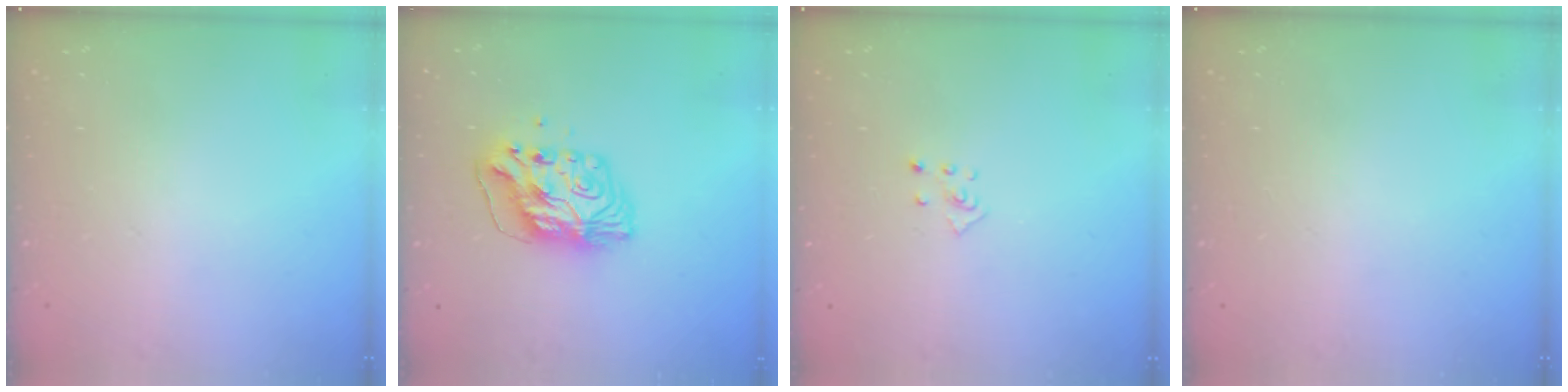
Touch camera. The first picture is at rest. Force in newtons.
{"total": 11.3, "press": 11.3, "slide": 1.1}
{"total": 3.9, "press": 3.9, "slide": 0.2}
{"total": 0.0}